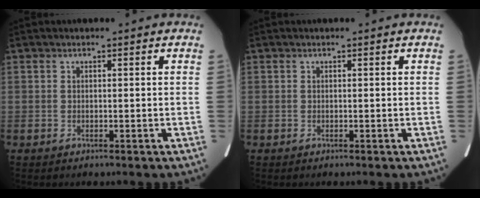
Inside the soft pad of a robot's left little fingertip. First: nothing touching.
{"total": 0.0}